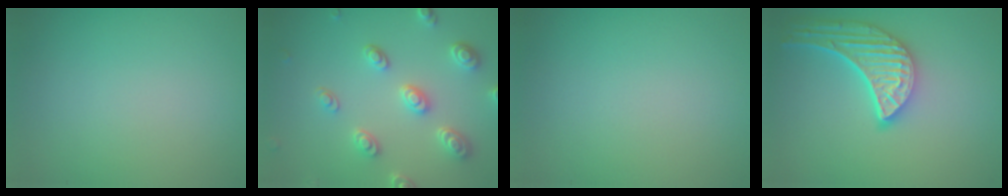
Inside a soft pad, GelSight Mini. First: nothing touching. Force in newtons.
{"total": 4.5, "press": 3.6, "slide": 2.6}
{"total": 0.0}
{"total": 5.7, "press": 4.5, "slide": 3.5}